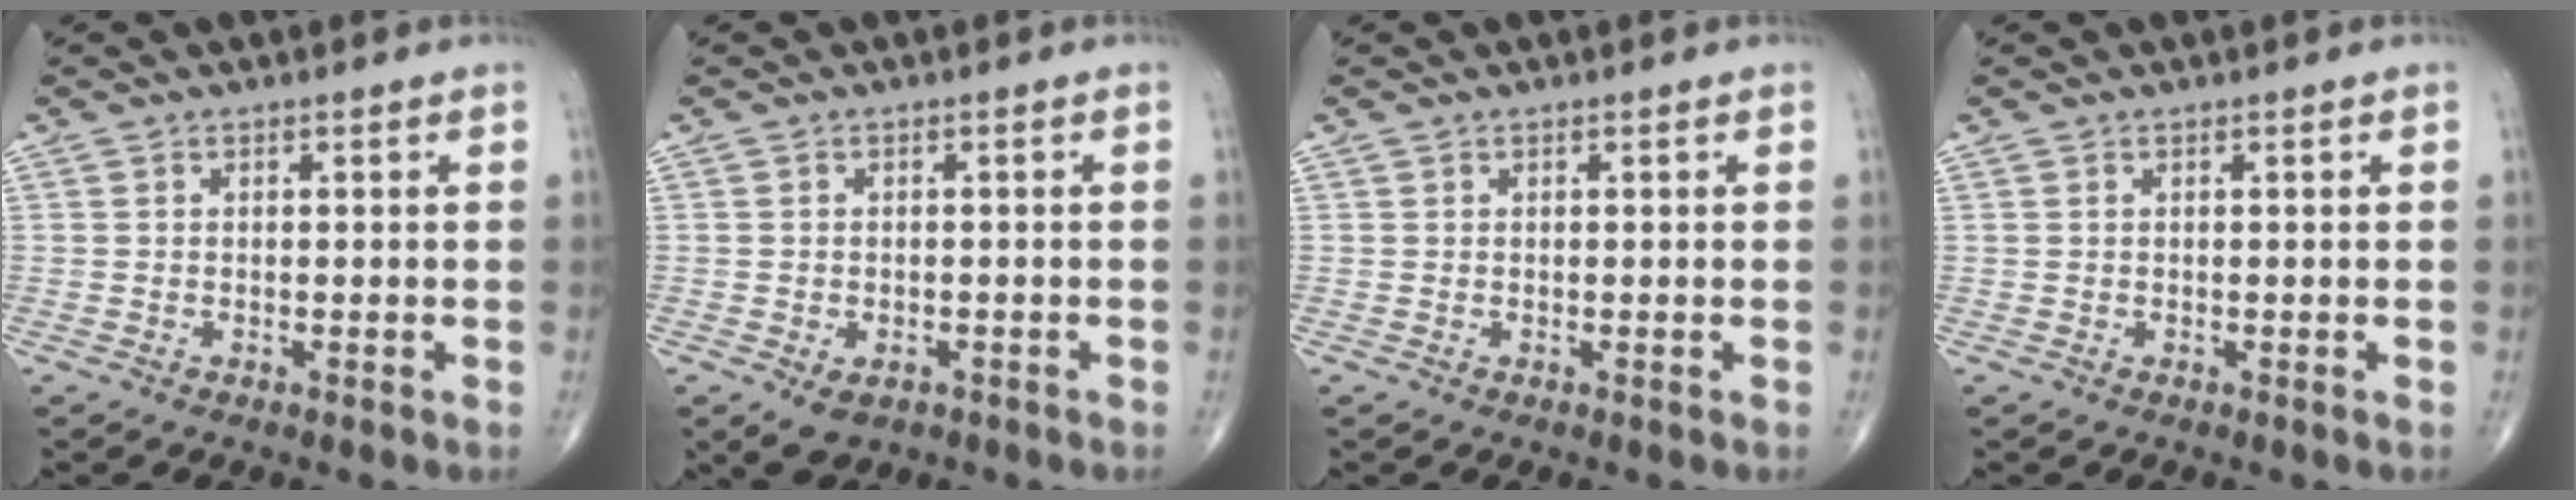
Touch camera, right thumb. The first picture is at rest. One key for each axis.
{"total": 4.0, "fx": -1.9, "fy": 2.7, "fz": 2.3, "tx": -0.034, "ty": 0.002, "tz": -0.019}
{"total": 0.0}
{"total": 0.0}